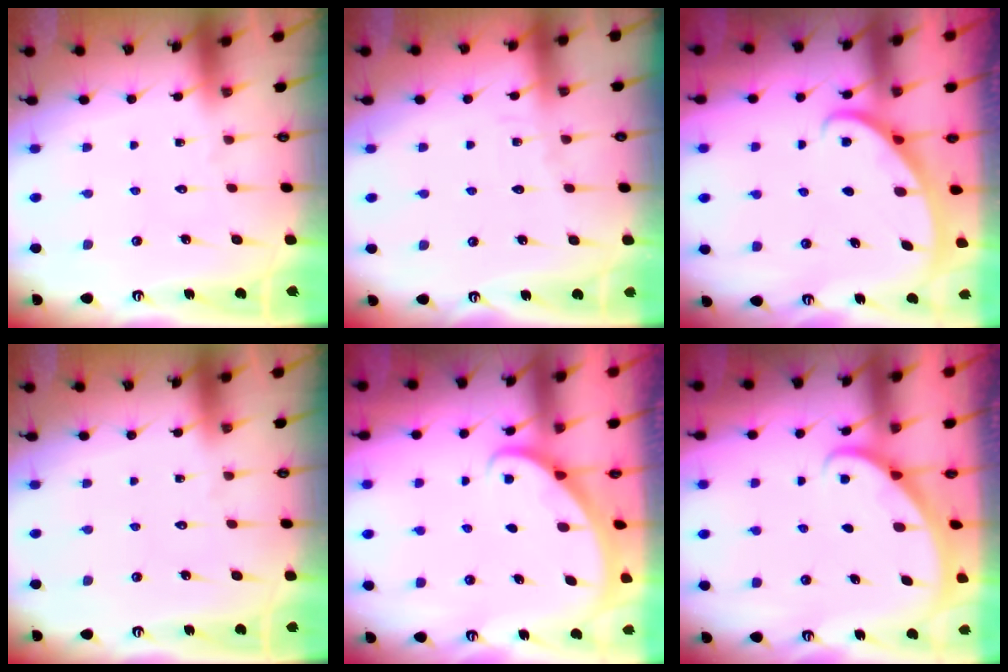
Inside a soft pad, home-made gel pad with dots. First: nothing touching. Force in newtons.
{"total": 3.7, "press": 3.7, "slide": 0.3}
{"total": 2.8, "press": 2.8, "slide": 0.1}
{"total": 0.0}
{"total": 2.0, "press": 2.0, "slide": 0.1}
{"total": 1.9, "press": 1.9, "slide": 0.1}